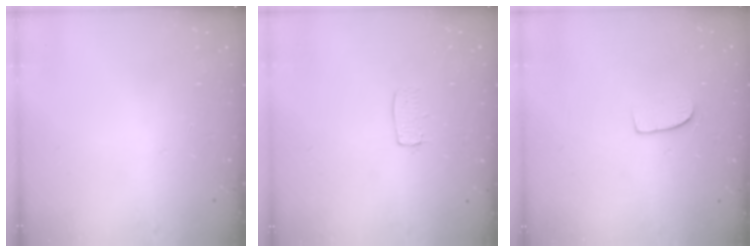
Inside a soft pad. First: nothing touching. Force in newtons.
{"total": 5.1, "press": 5.1, "slide": 0.4}
{"total": 7.0, "press": 7.0, "slide": 0.4}